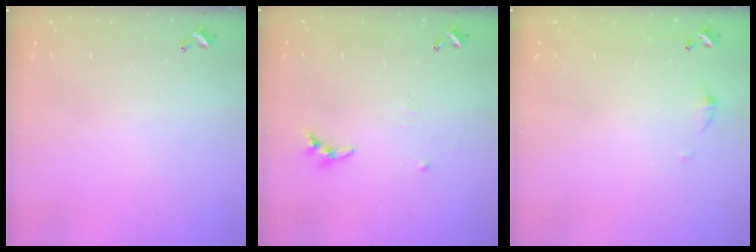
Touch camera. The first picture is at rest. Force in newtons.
{"total": 6.1, "press": 6.1, "slide": 0.3}
{"total": 3.7, "press": 3.6, "slide": 0.5}